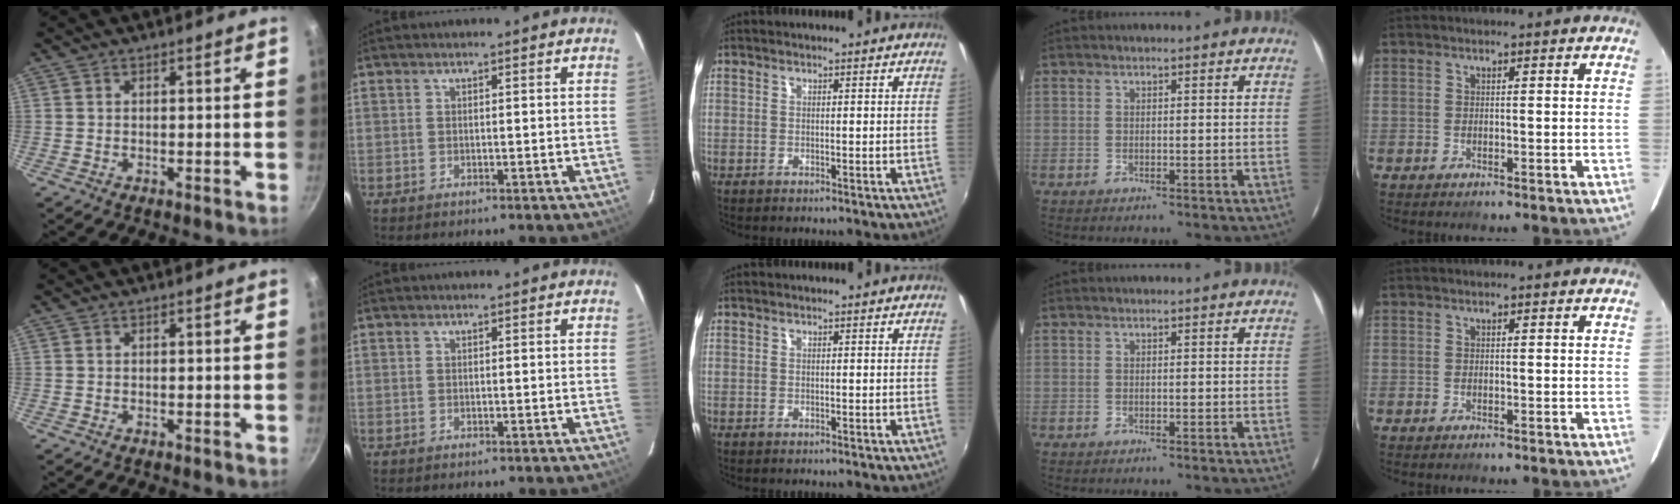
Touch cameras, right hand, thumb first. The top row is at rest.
{}